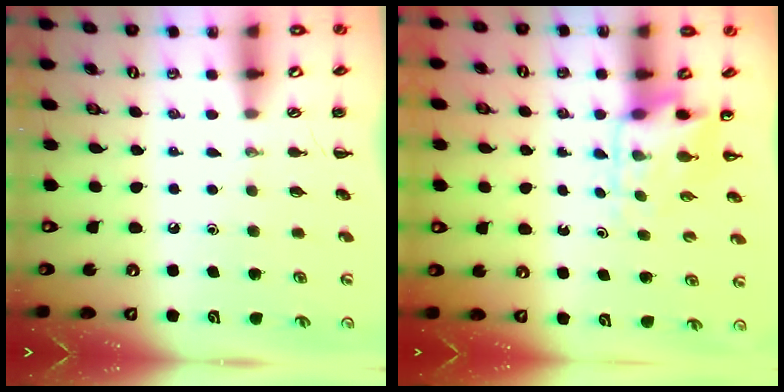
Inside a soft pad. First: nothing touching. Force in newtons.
{"total": 4.6, "press": 4.6, "slide": 0.5}